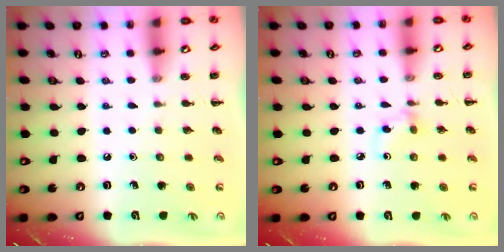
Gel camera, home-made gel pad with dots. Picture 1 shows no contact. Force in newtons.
{"total": 3.9, "press": 3.6, "slide": 1.5}